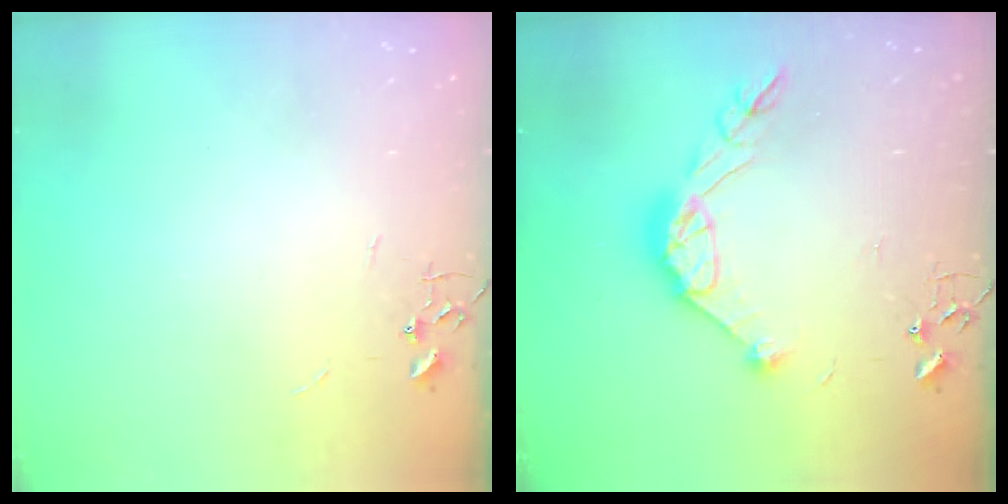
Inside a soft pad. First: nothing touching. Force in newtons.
{"total": 13.6, "press": 13.6, "slide": 1.0}